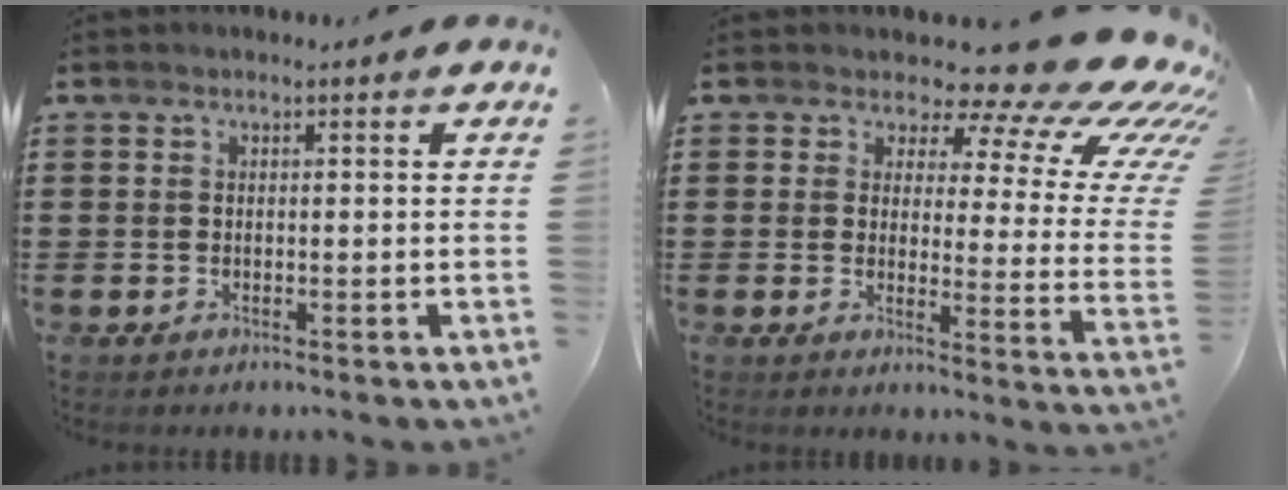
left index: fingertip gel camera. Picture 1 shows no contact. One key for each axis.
{"total": 10.7, "fx": 7.7, "fy": 3.9, "fz": 6.4, "tx": -0.094, "ty": -0.061, "tz": 0.127}